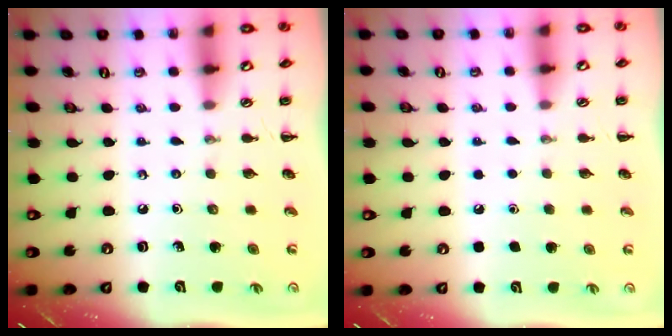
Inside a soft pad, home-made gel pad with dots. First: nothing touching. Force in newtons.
{"total": 1.6, "press": 1.6, "slide": 0.1}